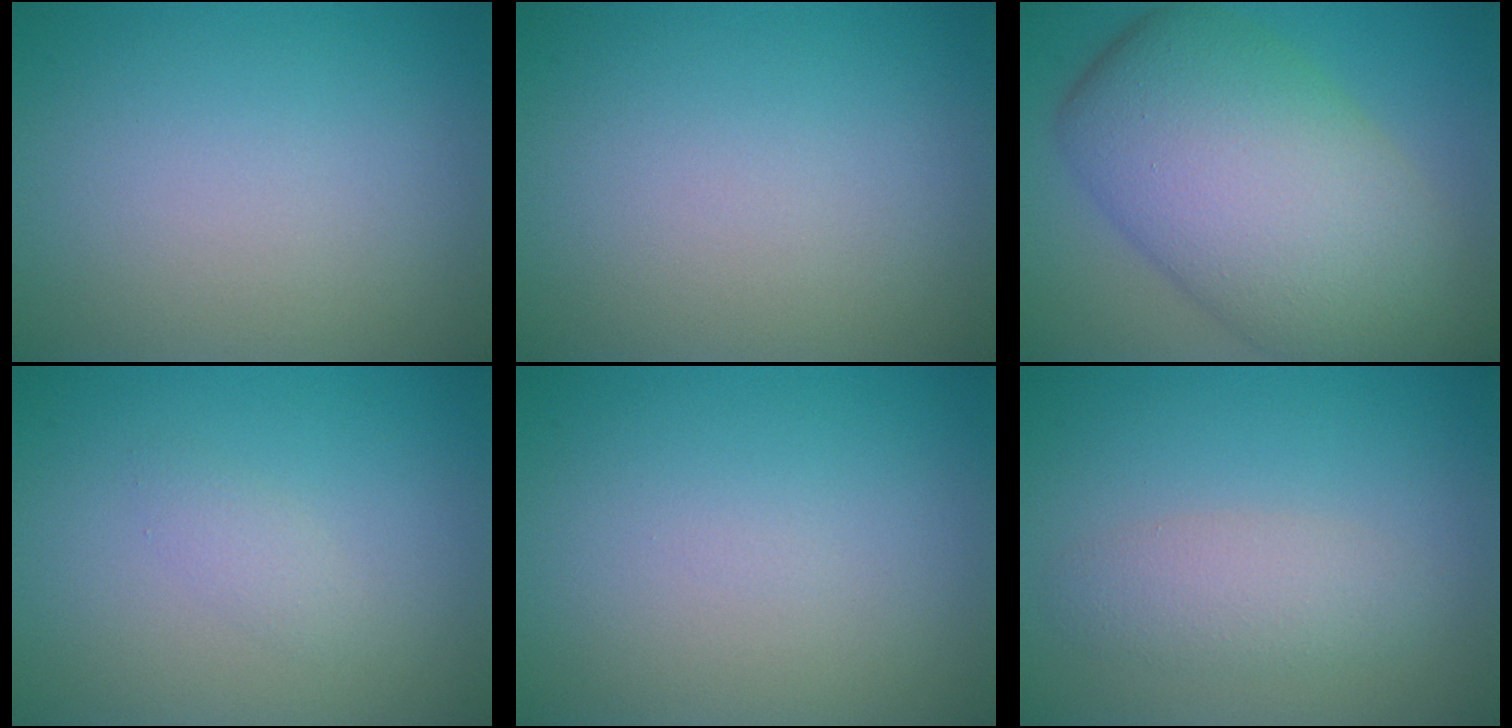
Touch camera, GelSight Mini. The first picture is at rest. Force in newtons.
{"total": 0.0}
{"total": 13.3, "press": 13.3, "slide": 0.7}
{"total": 1.1, "press": 1.1, "slide": 0.0}
{"total": 0.0}
{"total": 2.6, "press": 2.6, "slide": 0.2}